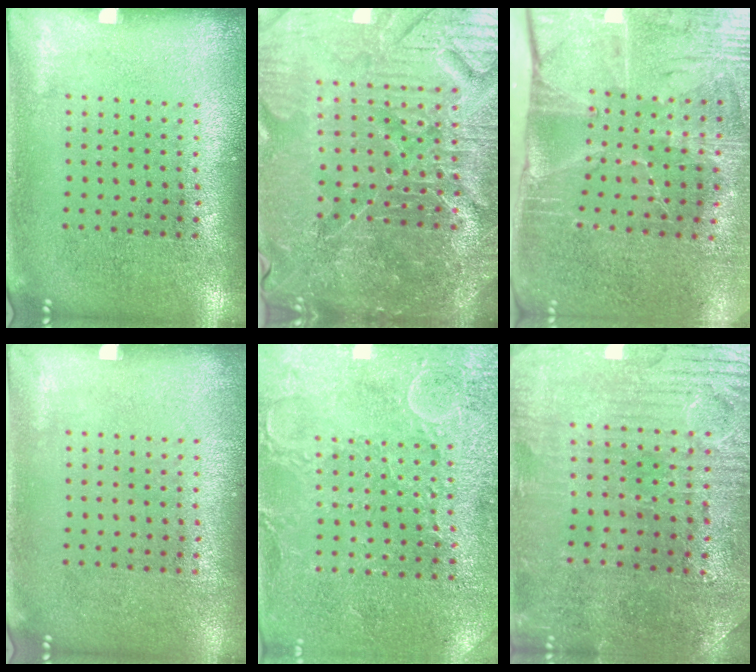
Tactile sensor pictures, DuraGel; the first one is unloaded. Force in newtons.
{"total": 6.3, "press": 5.7, "slide": 2.5}
{"total": 4.4, "press": 3.7, "slide": 2.4}
{"total": 0.0}
{"total": 2.9, "press": 2.8, "slide": 0.4}
{"total": 1.7, "press": 1.7, "slide": 0.5}